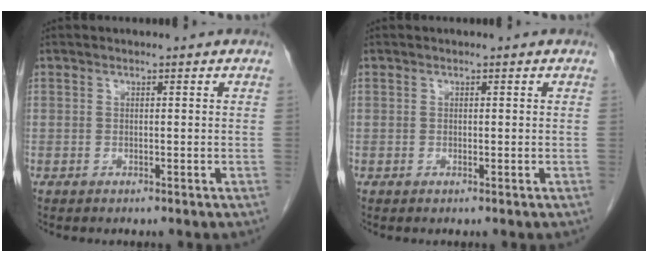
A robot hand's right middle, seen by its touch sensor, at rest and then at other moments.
{"total": 0.0}